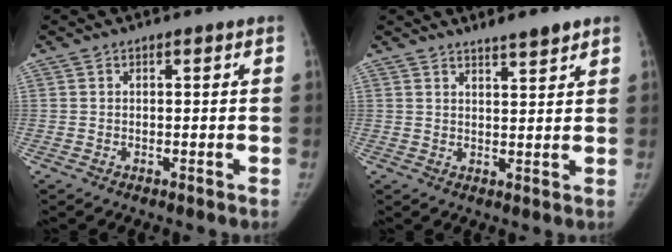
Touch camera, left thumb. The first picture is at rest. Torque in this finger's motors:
{"motor_torque": [-0.16, -0.30, 0.51, -0.42, 0.00]}